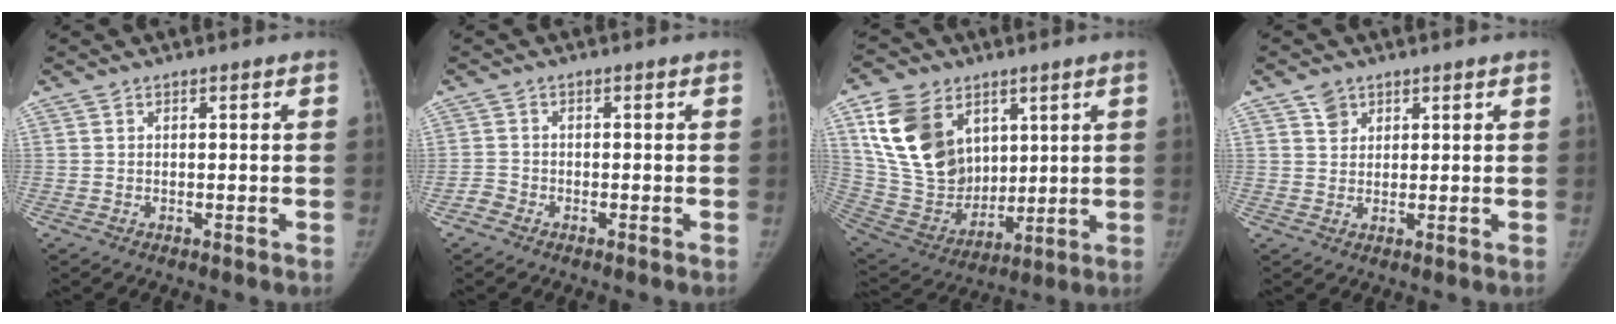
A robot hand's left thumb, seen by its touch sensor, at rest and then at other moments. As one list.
[{"total": 1.6, "force": [-1.2, 1.1, 0.1], "torque": [-0.003, 0.004, -0.029]}, {"total": 19.6, "force": [8.1, 14.0, 11.0], "torque": [-0.184, -0.030, 0.169]}, {"total": 2.7, "force": [1.7, 2.0, 0.6], "torque": [0.004, -0.017, 0.029]}]